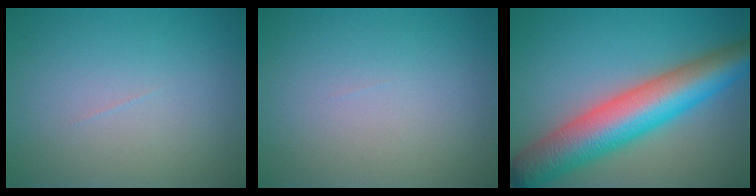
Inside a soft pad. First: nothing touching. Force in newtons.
{"total": 0.0}
{"total": 10.5, "press": 10.4, "slide": 0.2}